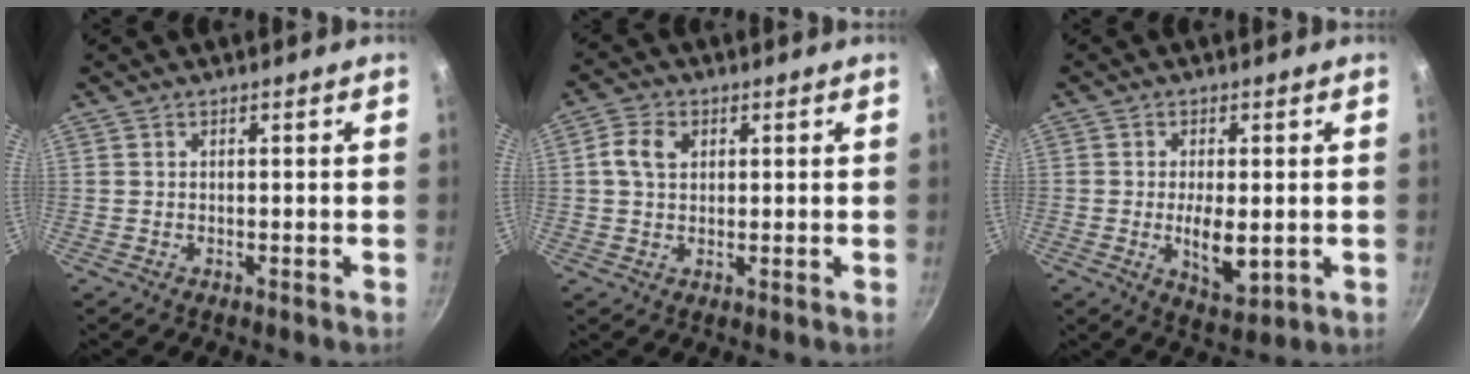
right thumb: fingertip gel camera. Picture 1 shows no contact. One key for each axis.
{"total": 4.8, "fx": 1.4, "fy": 3.5, "fz": 3.0, "tx": -0.057, "ty": 0.005, "tz": 0.024}
{"total": 6.9, "fx": -0.9, "fy": 3.2, "fz": 6.1, "tx": -0.094, "ty": -0.013, "tz": -0.007}